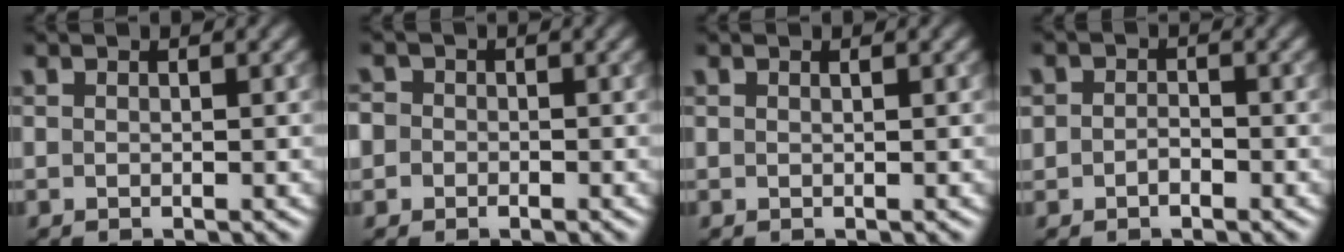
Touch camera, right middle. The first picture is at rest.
{"total": 2.3, "force": [-0.1, 2.2, 0.6], "torque": [0.013, 0.009, -0.030]}
{"total": 0.0}
{"total": 1.3, "force": [-0.5, 1.0, 0.6], "torque": [-0.011, 0.000, -0.012]}